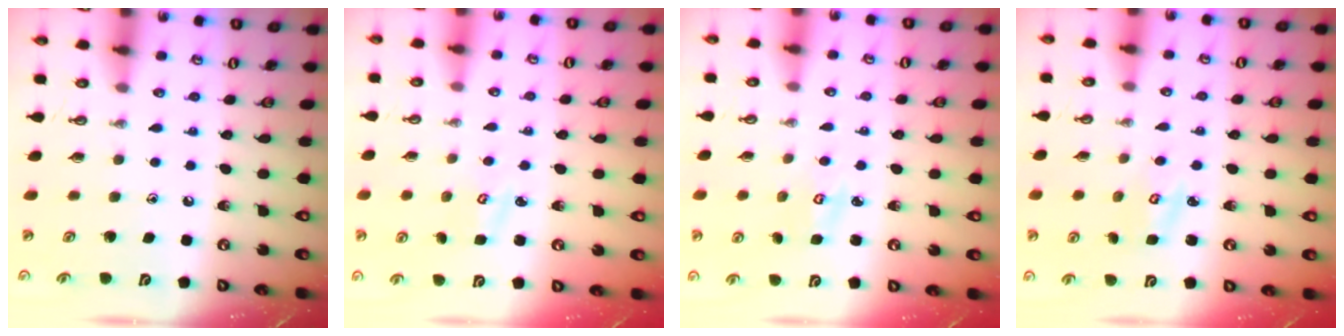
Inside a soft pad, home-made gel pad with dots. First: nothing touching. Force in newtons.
{"total": 2.8, "press": 2.8, "slide": 0.3}
{"total": 2.7, "press": 2.7, "slide": 0.4}
{"total": 2.9, "press": 2.9, "slide": 0.3}